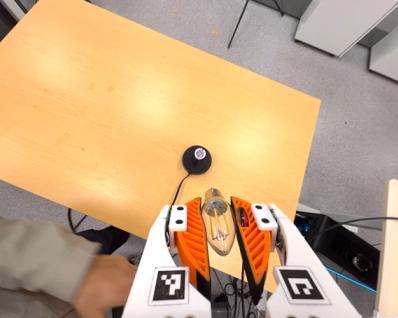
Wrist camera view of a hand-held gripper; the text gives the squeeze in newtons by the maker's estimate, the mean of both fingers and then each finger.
{"total": 18.5, "left": 19.9, "right": 17.0}